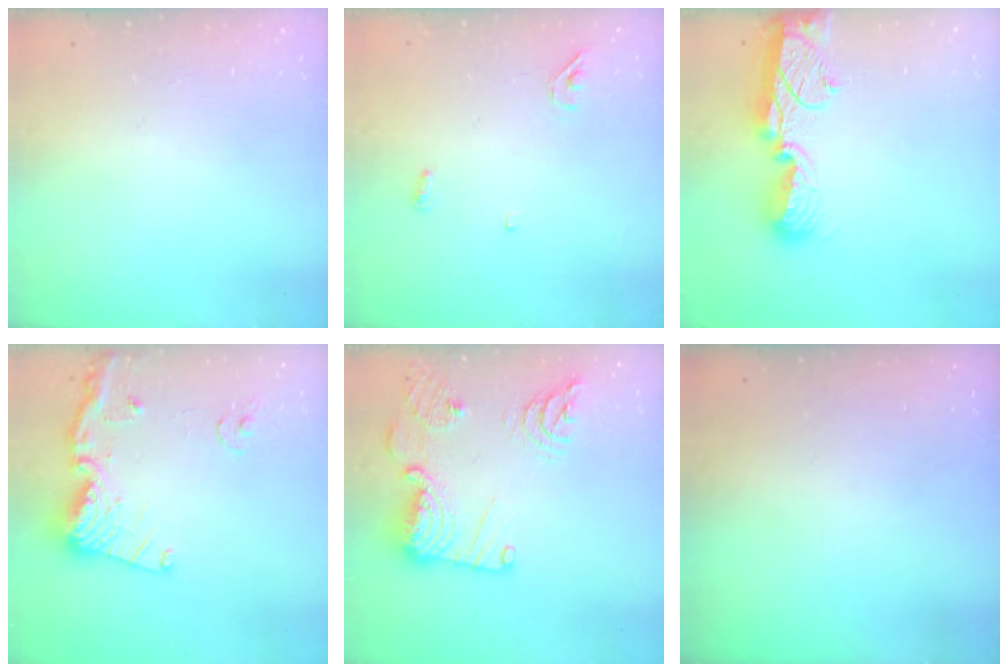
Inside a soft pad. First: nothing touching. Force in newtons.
{"total": 3.2, "press": 3.0, "slide": 1.2}
{"total": 11.4, "press": 11.3, "slide": 1.5}
{"total": 15.8, "press": 15.7, "slide": 1.8}
{"total": 18.8, "press": 18.6, "slide": 2.3}
{"total": 0.0}